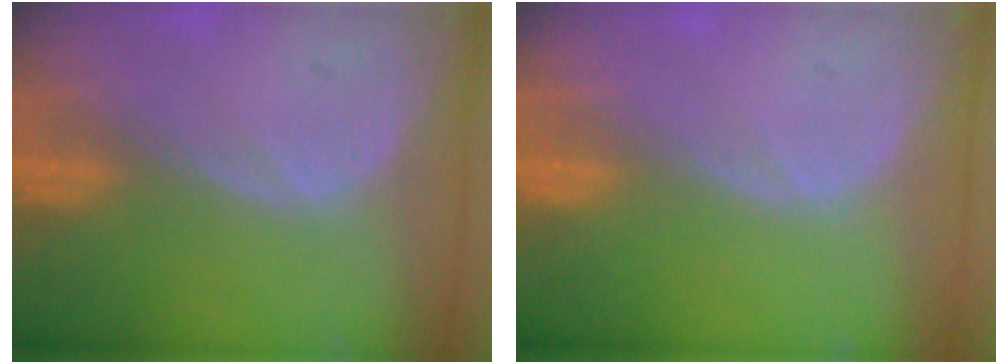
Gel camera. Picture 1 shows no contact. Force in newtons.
{"total": 0.0}